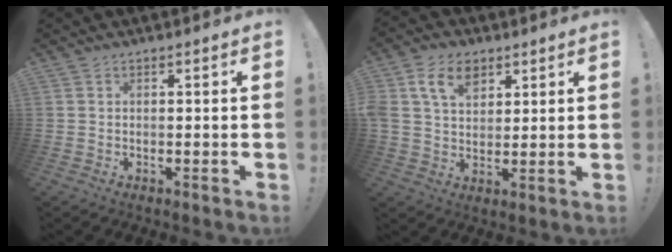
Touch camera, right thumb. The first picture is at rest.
{"total": 10.0, "force": [5.0, 6.7, 5.5], "torque": [-0.097, -0.005, 0.096]}